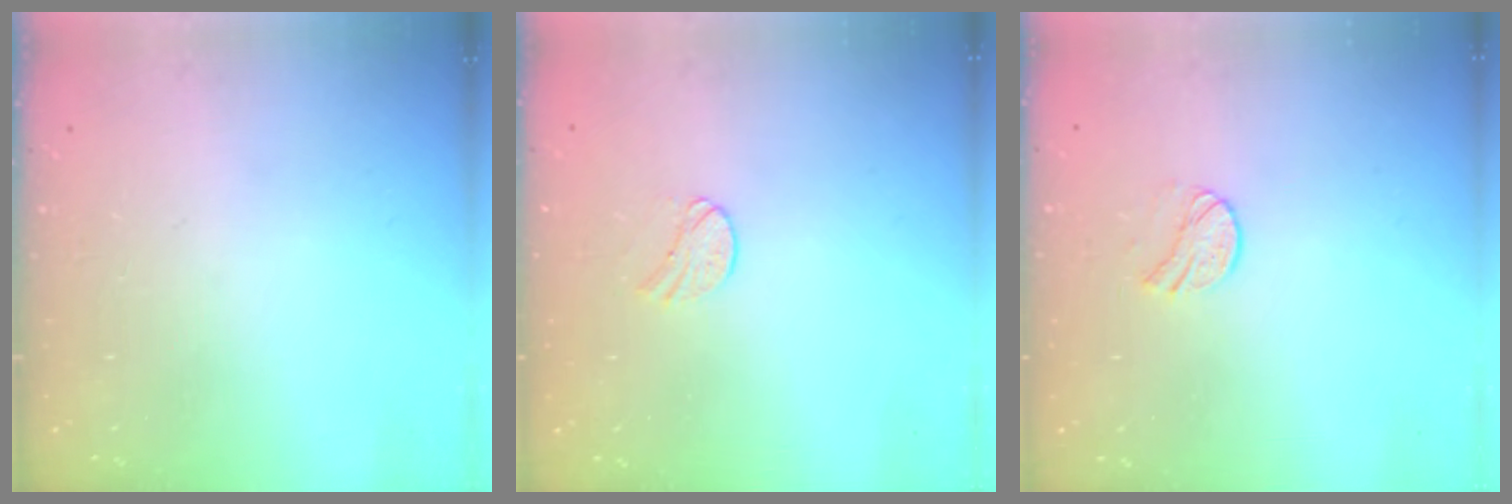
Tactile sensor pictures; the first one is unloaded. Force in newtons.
{"total": 6.2, "press": 6.1, "slide": 0.5}
{"total": 8.8, "press": 8.8, "slide": 0.5}